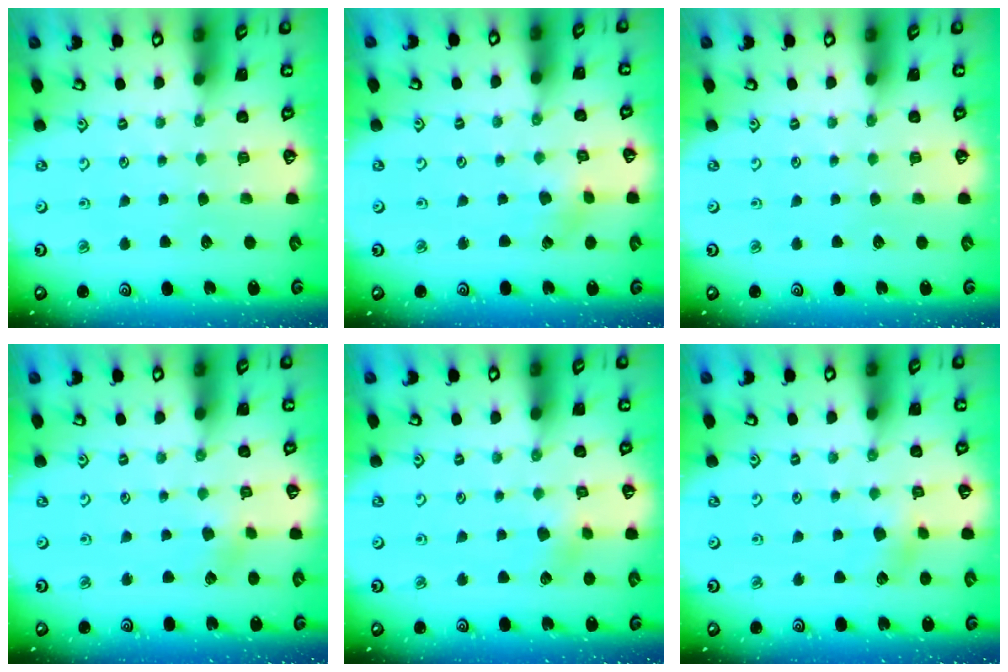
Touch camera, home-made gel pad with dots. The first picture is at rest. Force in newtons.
{"total": 1.6, "press": 1.6, "slide": 0.2}
{"total": 0.0}
{"total": 2.2, "press": 2.2, "slide": 0.3}
{"total": 3.1, "press": 3.0, "slide": 0.5}
{"total": 3.6, "press": 3.6, "slide": 0.4}